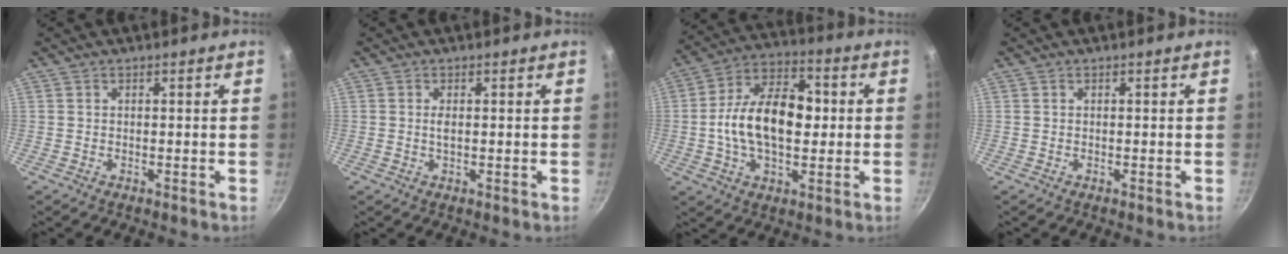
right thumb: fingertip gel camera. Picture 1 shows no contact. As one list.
[{"total": 1.2, "force": [0.1, 0.4, 1.2], "torque": [-0.024, -0.001, 0.000]}, {"total": 16.9, "force": [-0.1, 10.1, 13.5], "torque": [-0.207, 0.027, -0.015]}, {"total": 0.0}]